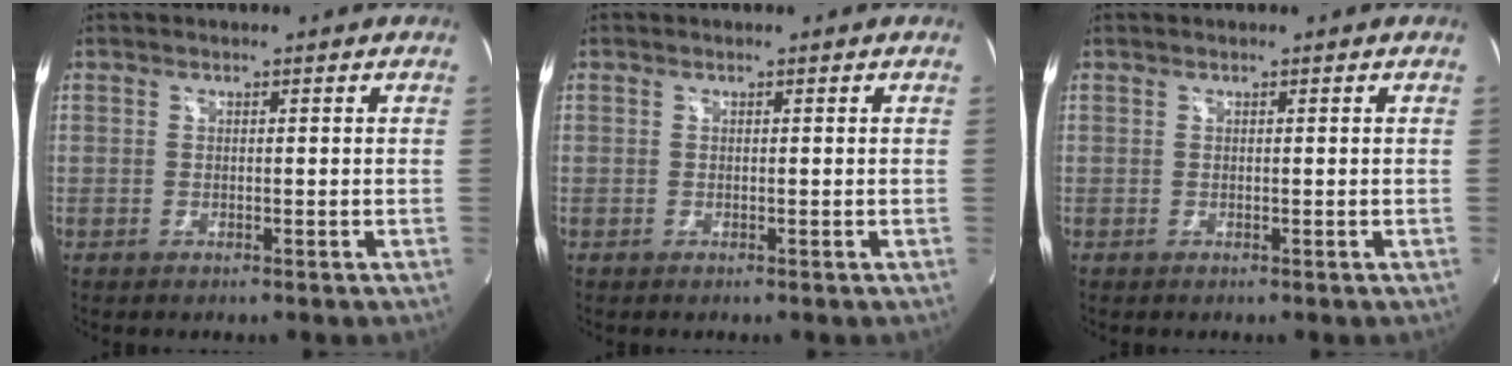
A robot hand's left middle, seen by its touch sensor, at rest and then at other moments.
{"total": 0.0}
{"total": 0.5, "force": [0.4, 0.0, 0.3], "torque": [-0.006, 0.013, 0.011]}